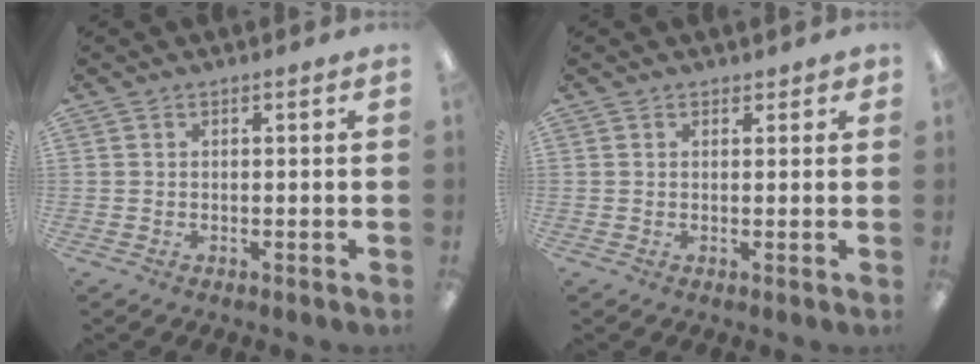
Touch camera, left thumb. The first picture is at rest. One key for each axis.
{"total": 1.3, "fx": 0.9, "fy": 0.9, "fz": 0.3, "tx": 0.004, "ty": -0.001, "tz": 0.015}